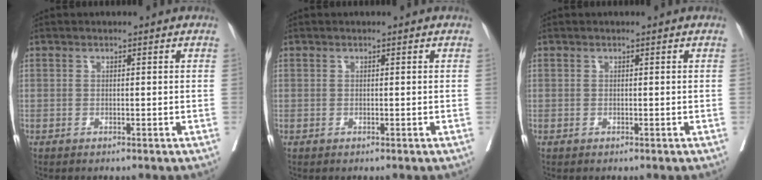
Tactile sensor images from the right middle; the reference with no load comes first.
{"total": 0.0}
{"total": 0.0}